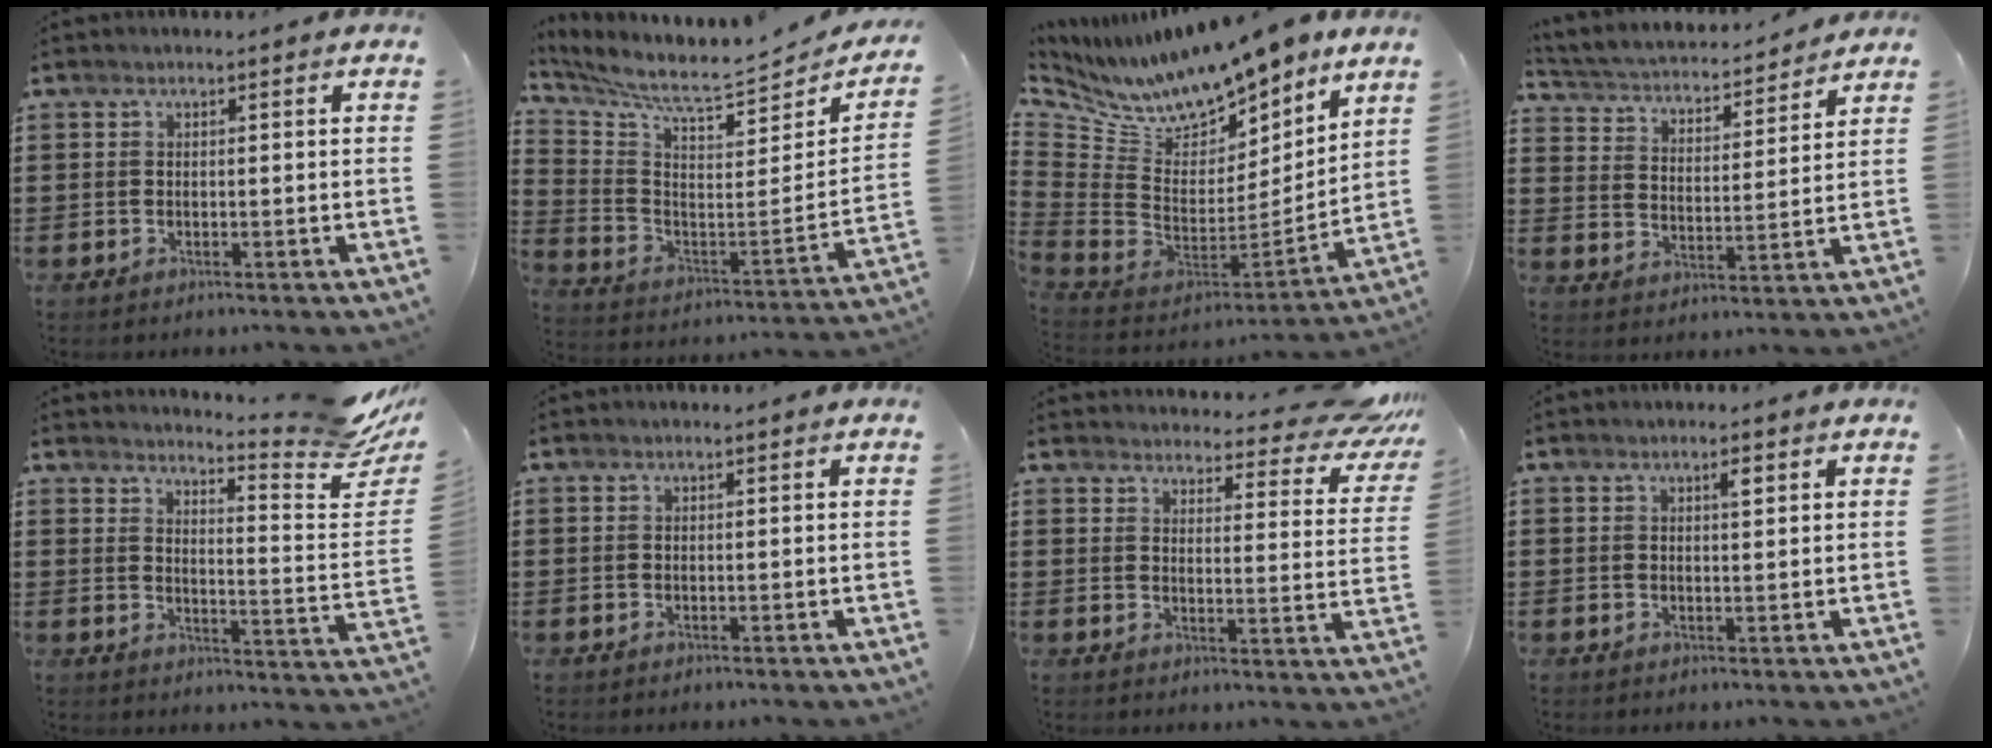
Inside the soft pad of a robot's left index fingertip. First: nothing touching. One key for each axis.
{"total": 5.8, "fx": 5.3, "fy": 0.0, "fz": 2.4, "tx": -0.078, "ty": -0.064, "tz": 0.082}
{"total": 10.7, "fx": 9.7, "fy": 2.6, "fz": 3.6, "tx": -0.113, "ty": -0.079, "tz": 0.170}
{"total": 2.9, "fx": 2.8, "fy": 0.4, "fz": 0.4, "tx": -0.030, "ty": -0.027, "tz": 0.038}
{"total": 7.3, "fx": 6.2, "fy": 0.4, "fz": 4.0, "tx": -0.061, "ty": -0.061, "tz": 0.098}
{"total": 0.0}
{"total": 5.3, "fx": 5.0, "fy": 0.8, "fz": 1.8, "tx": -0.028, "ty": -0.047, "tz": 0.079}
{"total": 1.8, "fx": 0.8, "fy": 0.5, "fz": 1.5, "tx": -0.022, "ty": 0.000, "tz": 0.010}